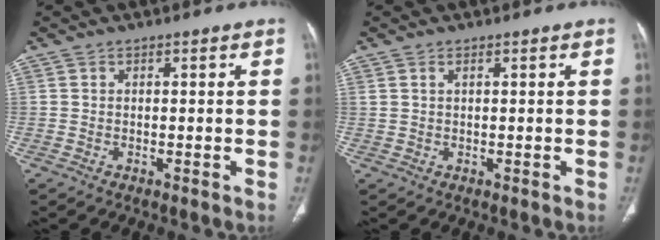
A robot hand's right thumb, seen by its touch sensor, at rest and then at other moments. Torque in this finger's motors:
{"motor_torque": [-0.07, -0.03, -0.16, -0.02, 0.07]}